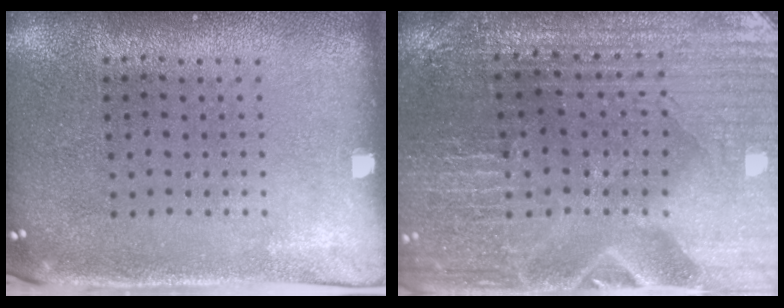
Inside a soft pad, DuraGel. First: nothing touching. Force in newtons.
{"total": 2.5, "press": 2.4, "slide": 0.4}